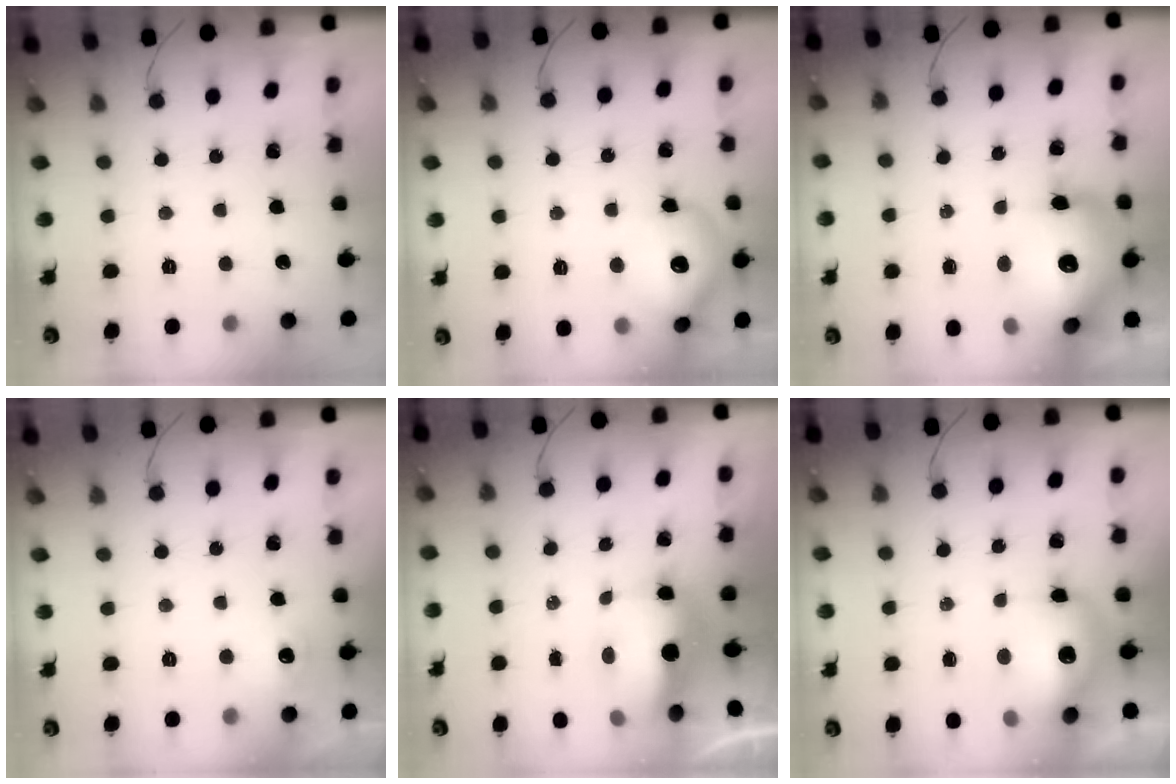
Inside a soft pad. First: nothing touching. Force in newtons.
{"total": 14.0, "press": 13.8, "slide": 2.4}
{"total": 19.9, "press": 19.3, "slide": 4.8}
{"total": 5.8, "press": 5.5, "slide": 1.7}
{"total": 8.9, "press": 8.7, "slide": 1.8}
{"total": 12.0, "press": 11.7, "slide": 2.7}